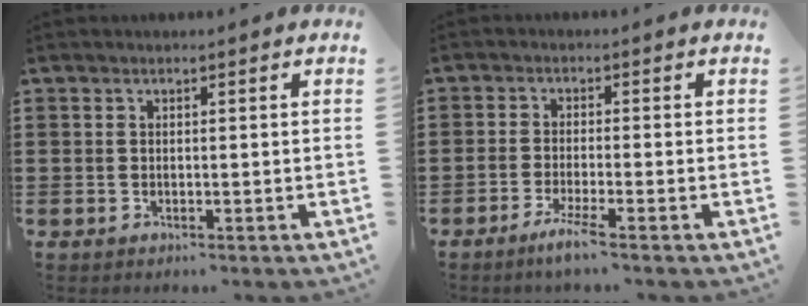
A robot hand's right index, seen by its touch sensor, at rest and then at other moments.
{"total": 3.4, "force": [-2.4, -0.2, 2.4], "torque": [-0.052, -0.012, -0.044]}